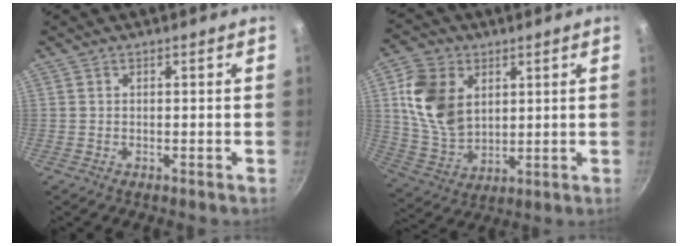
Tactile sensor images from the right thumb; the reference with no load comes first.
{"total": 13.7, "force": [3.8, 9.9, 8.8], "torque": [-0.143, -0.018, 0.082]}